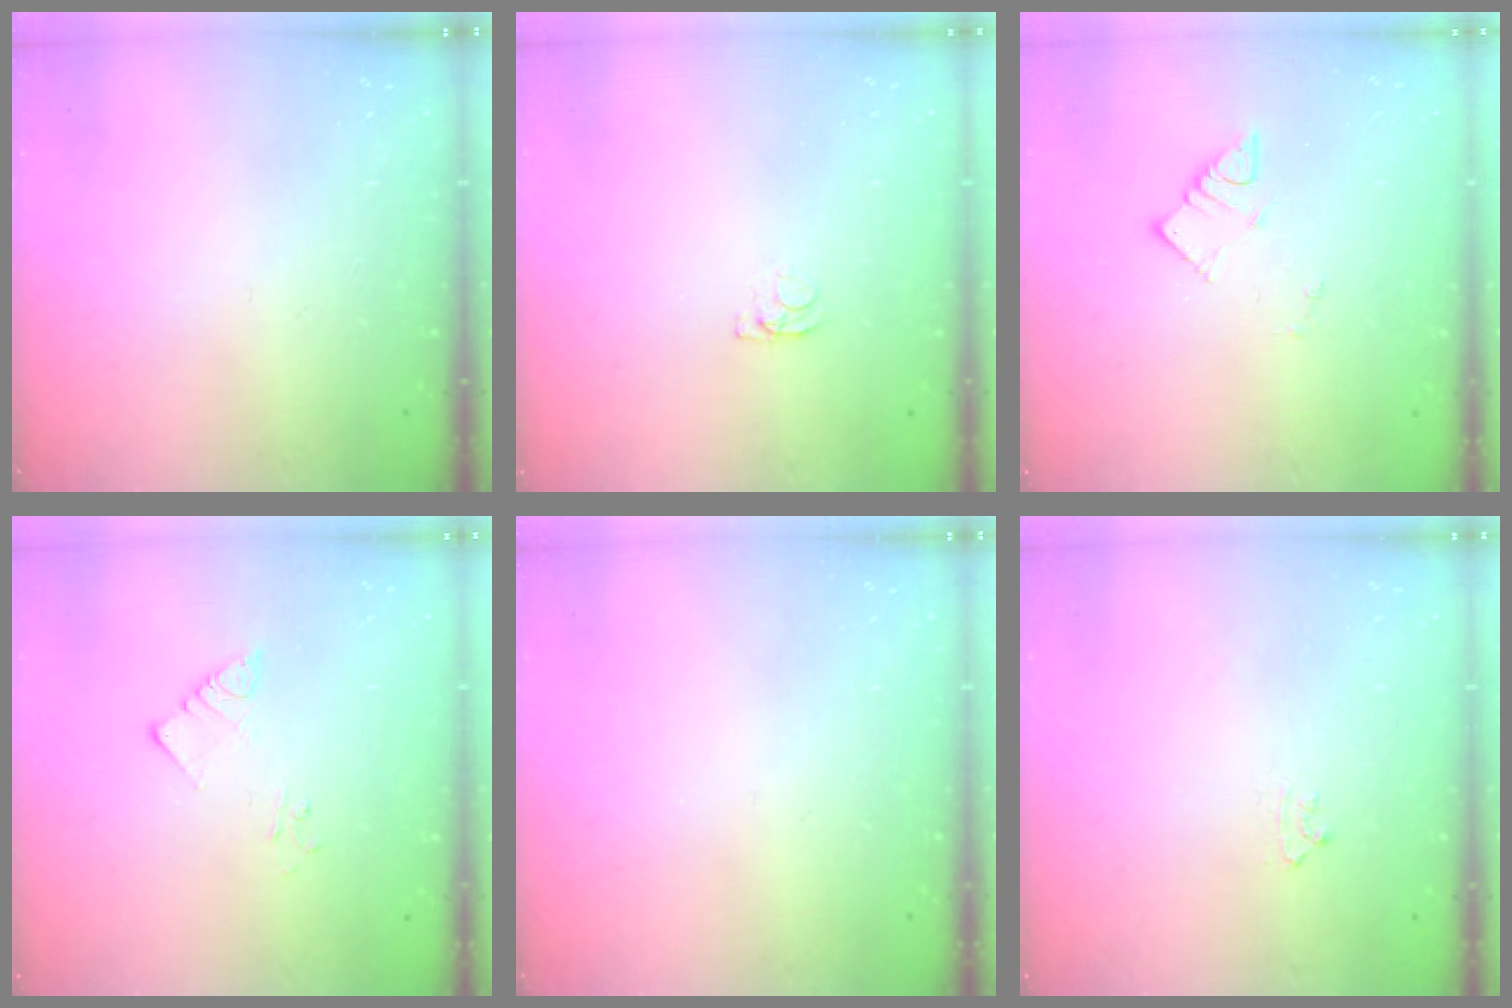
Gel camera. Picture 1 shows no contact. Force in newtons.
{"total": 1.2, "press": 1.1, "slide": 0.3}
{"total": 3.2, "press": 3.2, "slide": 0.1}
{"total": 2.2, "press": 2.2, "slide": 0.2}
{"total": 0.0}
{"total": 4.6, "press": 4.5, "slide": 0.5}